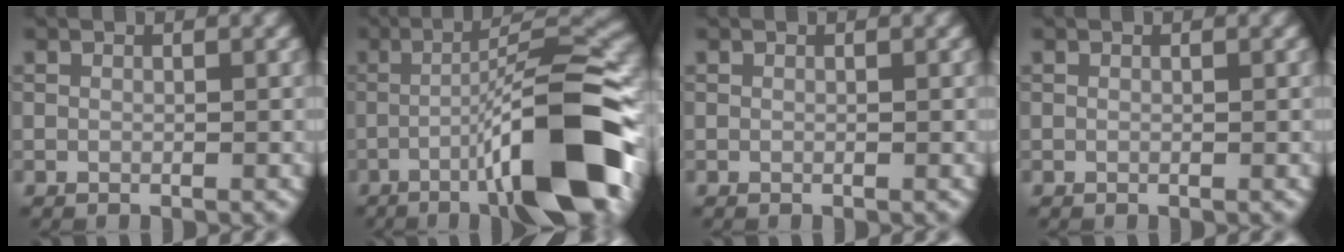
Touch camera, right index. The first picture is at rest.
{"total": 12.8, "force": [-4.5, 2.1, 11.8], "torque": [-0.156, 0.020, -0.073]}
{"total": 0.0}
{"total": 0.0}